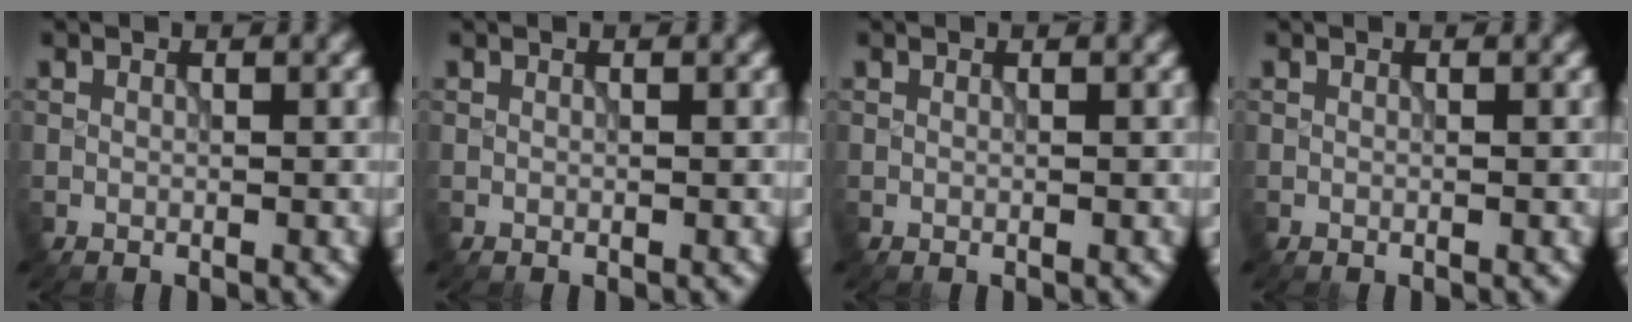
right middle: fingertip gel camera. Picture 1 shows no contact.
{"total": 0.0}
{"total": 0.0}
{"total": 0.0}